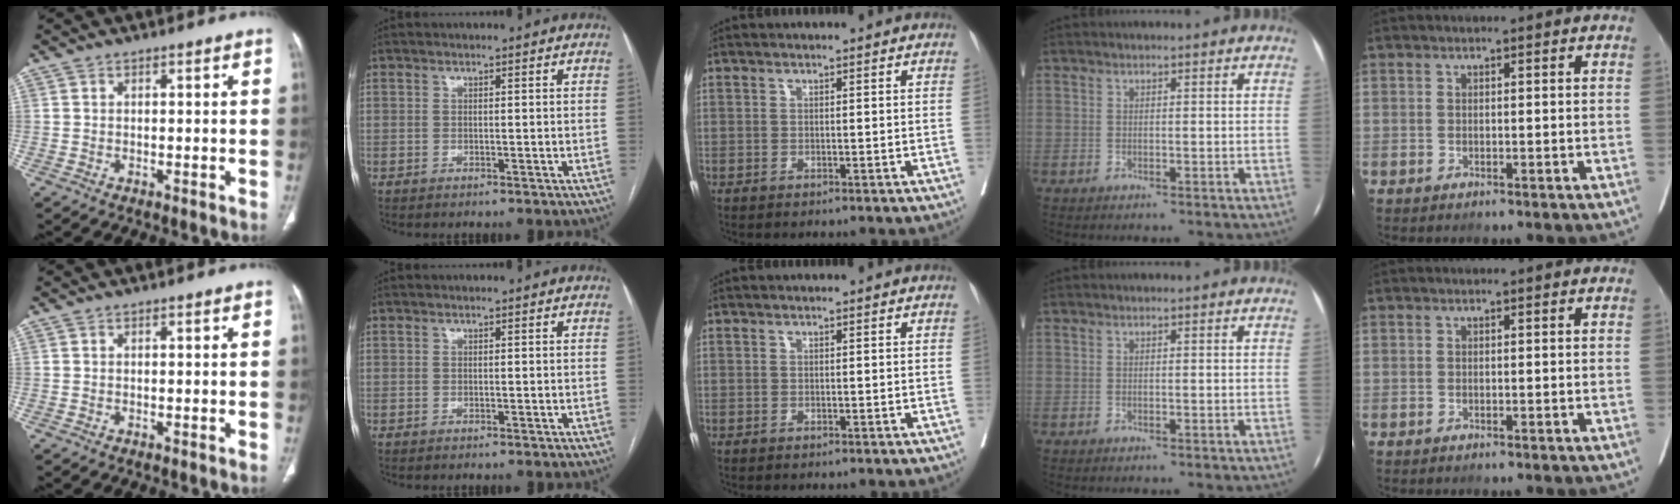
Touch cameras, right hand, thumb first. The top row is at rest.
{}